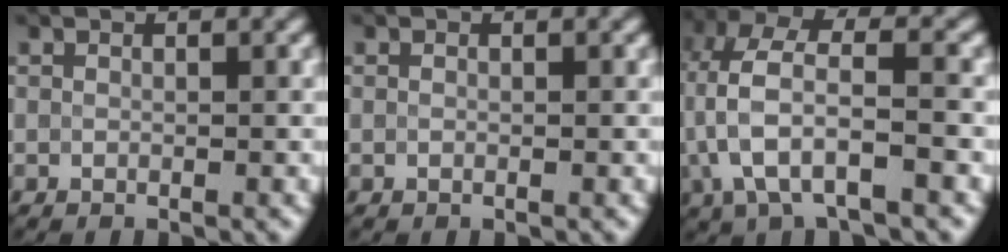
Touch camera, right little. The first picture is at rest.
{"total": 0.0}
{"total": 8.0, "force": [-1.0, 3.6, 7.0], "torque": [-0.149, 0.013, -0.025]}